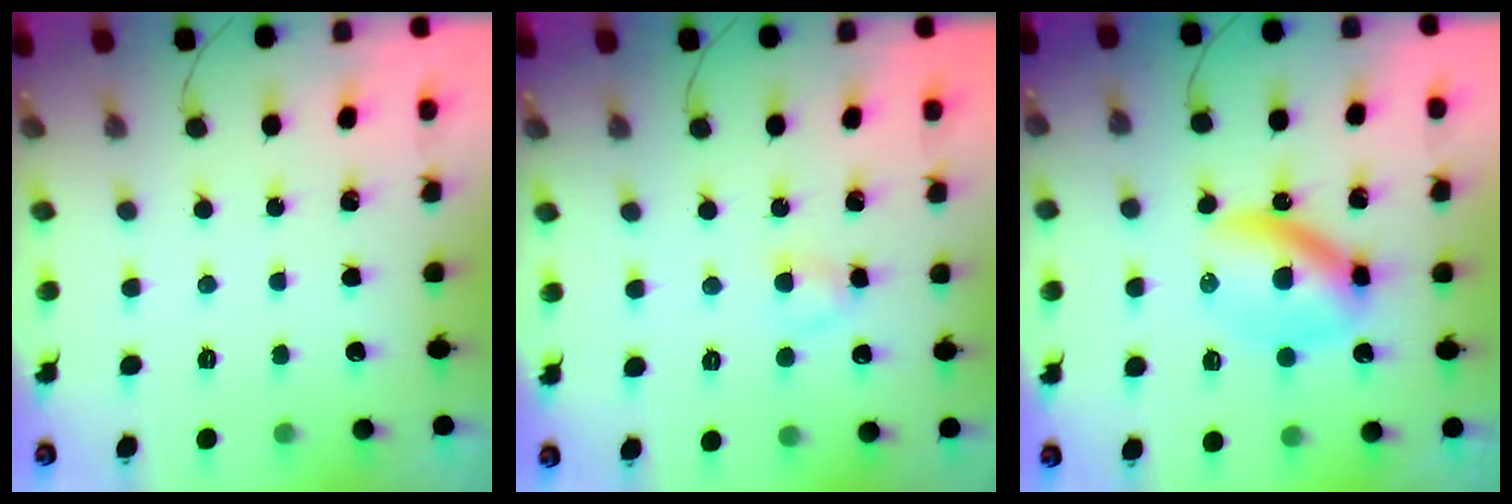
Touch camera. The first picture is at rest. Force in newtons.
{"total": 2.8, "press": 2.5, "slide": 1.2}
{"total": 7.0, "press": 7.0, "slide": 0.6}